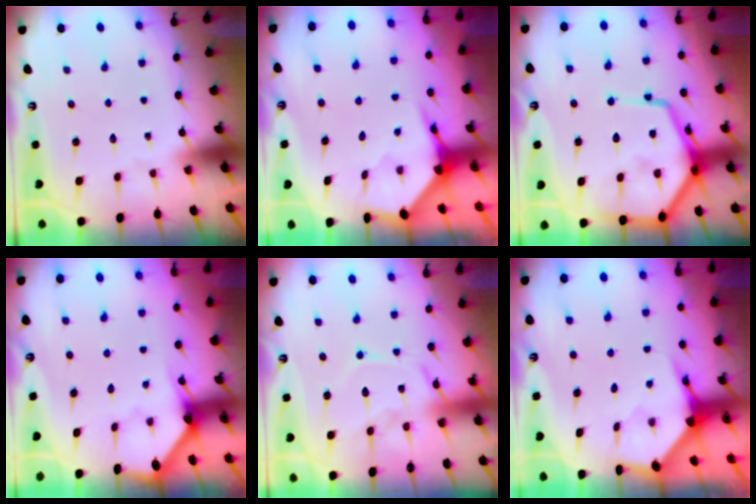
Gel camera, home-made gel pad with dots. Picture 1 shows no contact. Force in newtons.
{"total": 4.0, "press": 3.9, "slide": 0.4}
{"total": 16.1, "press": 16.1, "slide": 1.5}
{"total": 2.5, "press": 2.5, "slide": 0.2}
{"total": 11.0, "press": 11.0, "slide": 0.5}
{"total": 4.0, "press": 3.9, "slide": 0.4}